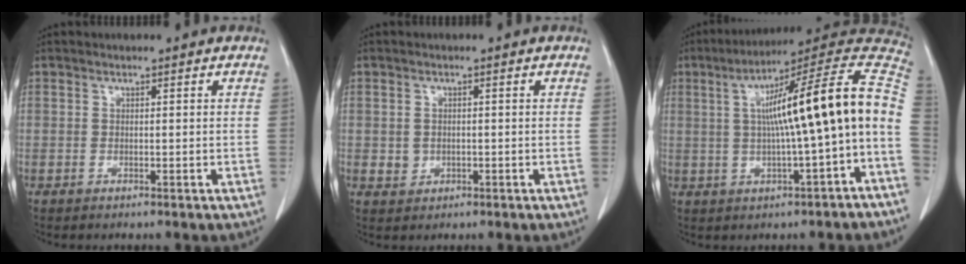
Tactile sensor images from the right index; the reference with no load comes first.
{"total": 2.1, "force": [-0.1, 1.9, 0.8], "torque": [-0.011, 0.003, 0.009]}
{"total": 19.0, "force": [-0.4, 1.0, 19.0], "torque": [-0.248, 0.049, -0.002]}